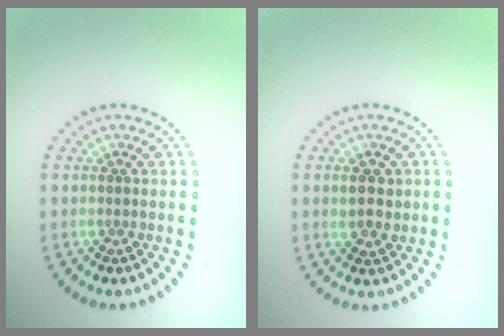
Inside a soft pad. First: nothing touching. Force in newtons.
{"total": 2.4, "press": 2.4, "slide": 0.3}